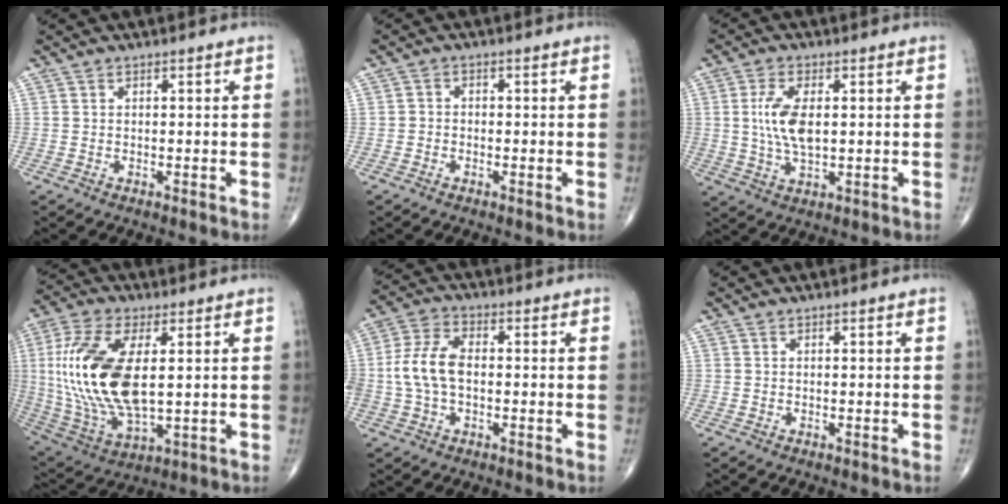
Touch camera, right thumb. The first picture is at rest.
{"total": 1.3, "force": [-0.6, 1.1, 0.4], "torque": [0.001, 0.005, -0.017]}
{"total": 8.1, "force": [0.9, 3.8, 7.1], "torque": [-0.149, -0.006, 0.019]}
{"total": 21.3, "force": [2.3, 10.1, 18.5], "torque": [-0.394, -0.015, 0.050]}
{"total": 8.9, "force": [-0.5, 5.3, 7.2], "torque": [-0.154, 0.022, -0.017]}
{"total": 0.0}